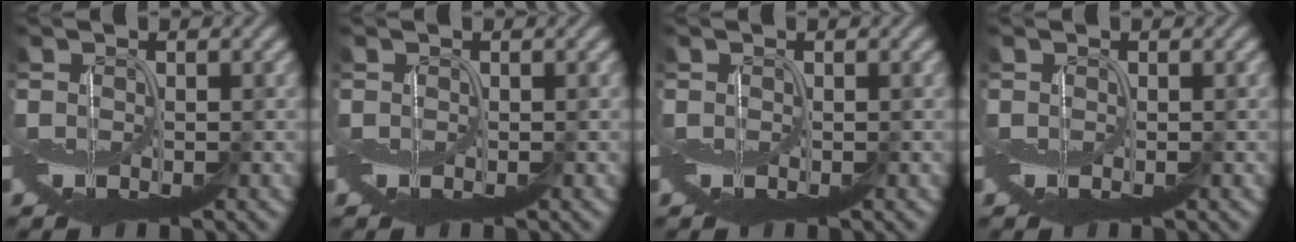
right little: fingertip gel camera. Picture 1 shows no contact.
{"total": 0.0}
{"total": 0.0}
{"total": 0.0}